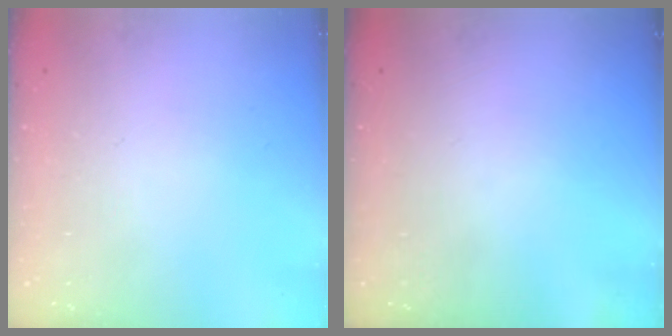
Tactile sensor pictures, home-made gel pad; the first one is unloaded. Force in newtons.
{"total": 0.0}